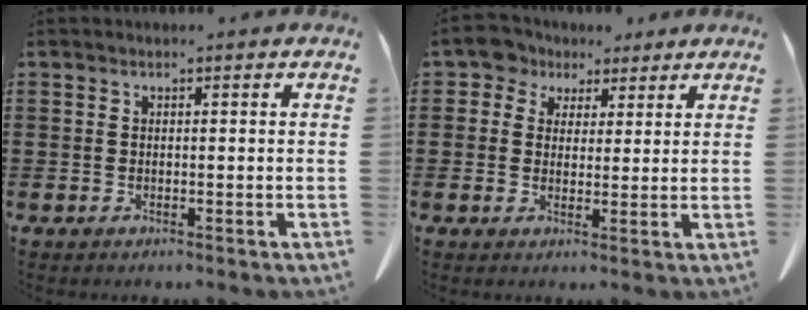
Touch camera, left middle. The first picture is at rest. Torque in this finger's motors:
{"motor_torque": [0.03, 0.00, 0.03, 0.00]}